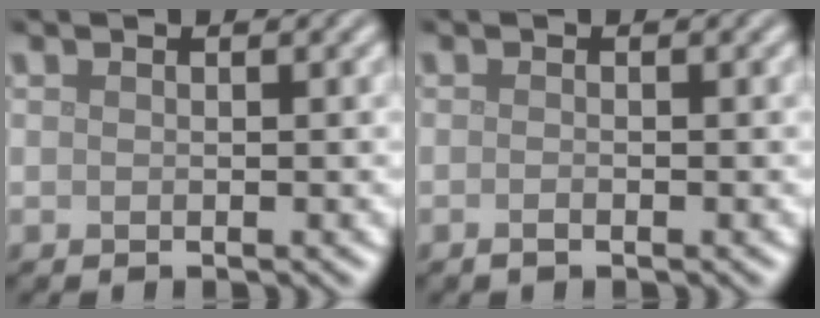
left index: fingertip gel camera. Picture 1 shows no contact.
{"total": 0.7, "force": [-0.4, 0.2, 0.5], "torque": [-0.011, -0.001, -0.007]}